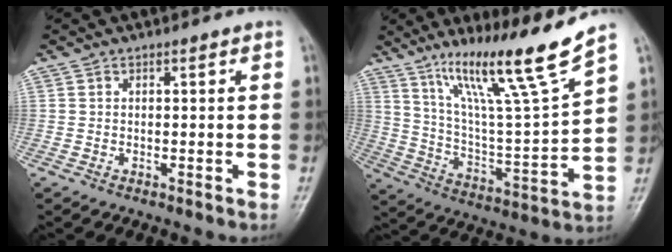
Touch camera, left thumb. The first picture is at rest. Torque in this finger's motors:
{"motor_torque": [0.57, 0.16, 1.32, -1.44, 0.28]}